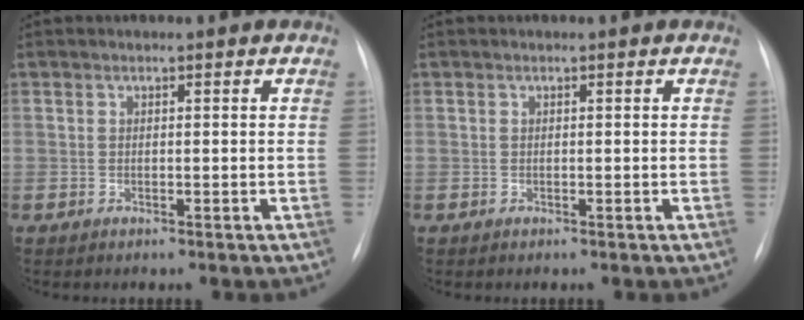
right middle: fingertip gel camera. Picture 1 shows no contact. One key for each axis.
{"total": 0.0}